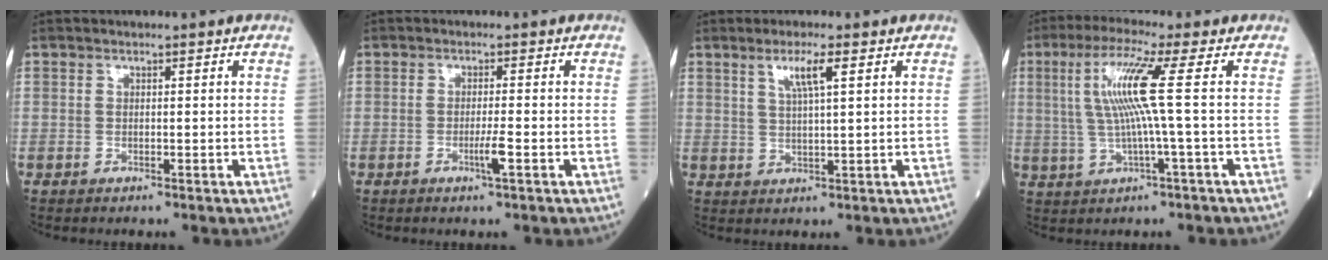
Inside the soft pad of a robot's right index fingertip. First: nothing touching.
{"total": 2.6, "force": [-1.0, -0.3, 2.4], "torque": [-0.046, -0.005, -0.019]}
{"total": 4.3, "force": [2.1, 0.0, 3.8], "torque": [-0.072, 0.002, 0.039]}
{"total": 8.6, "force": [1.2, -1.4, 8.4], "torque": [-0.172, 0.011, 0.027]}